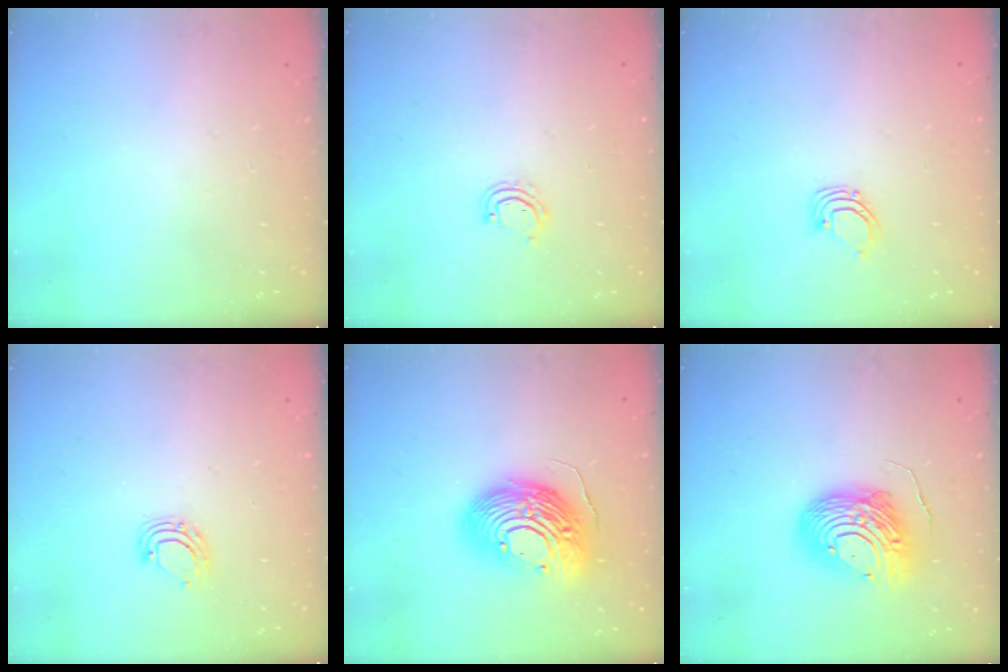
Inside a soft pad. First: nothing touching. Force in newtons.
{"total": 2.7, "press": 2.7, "slide": 0.2}
{"total": 2.7, "press": 2.7, "slide": 0.2}
{"total": 6.9, "press": 6.8, "slide": 0.9}
{"total": 18.8, "press": 18.6, "slide": 2.8}
{"total": 13.8, "press": 13.7, "slide": 1.3}